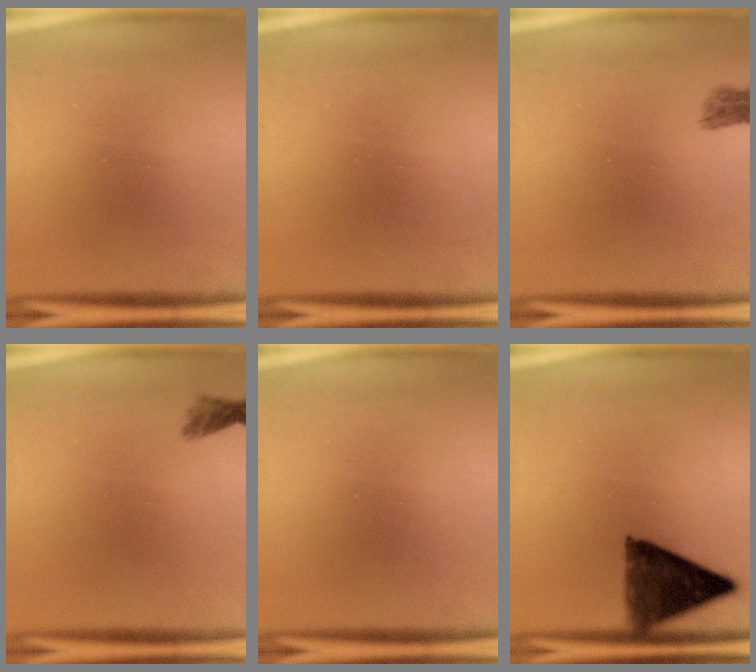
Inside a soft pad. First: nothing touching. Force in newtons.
{"total": 1.6}
{"total": 1.6}
{"total": 1.6}
{"total": 0.0}
{"total": 7.8}